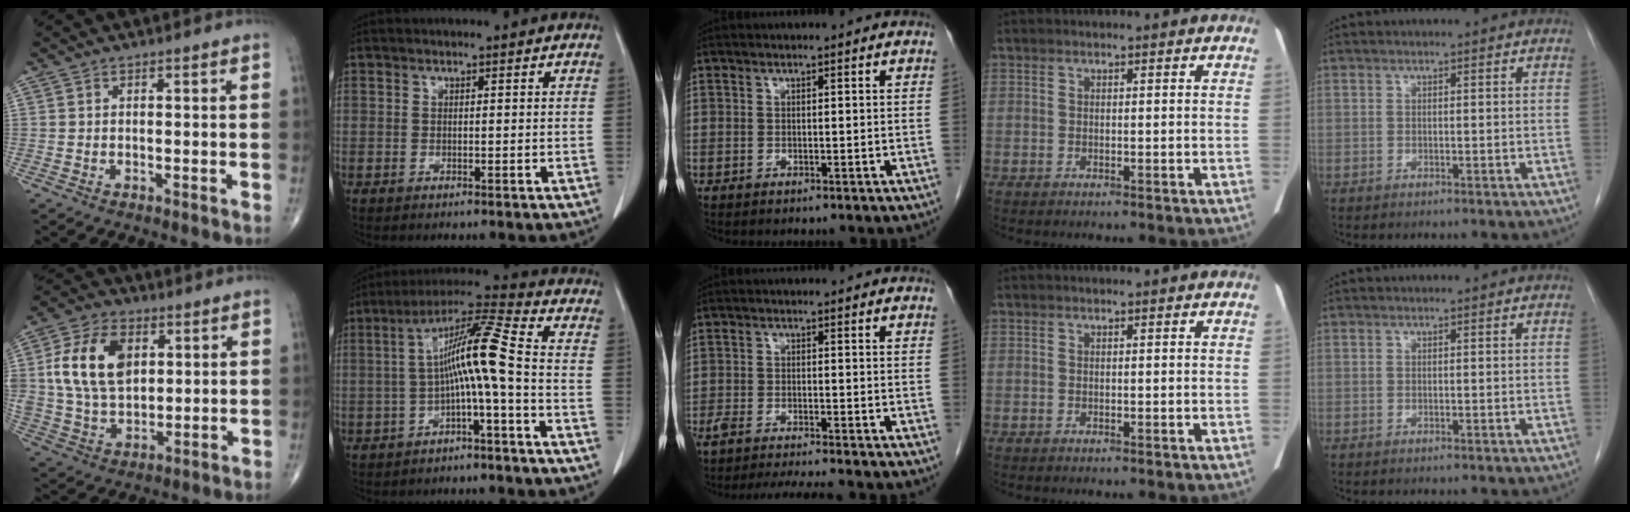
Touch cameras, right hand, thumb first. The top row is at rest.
{"thumb": {"total": 15.3, "force": [3.8, 10.0, 11.0], "torque": [-0.191, -0.003, 0.074]}, "index": {"total": 9.6, "force": [-1.6, -0.8, 9.4], "torque": [-0.161, 0.029, -0.033]}, "middle": {"total": 8.0, "force": [-7.4, -0.4, 3.2], "torque": [-0.043, -0.010, -0.117]}}